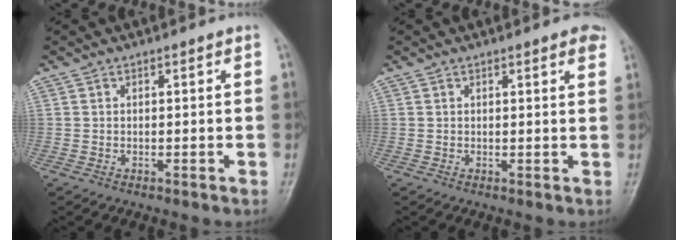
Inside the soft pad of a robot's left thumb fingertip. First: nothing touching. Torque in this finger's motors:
{"motor_torque": [0.04, 0.05, -0.25, -0.05, 0.05]}